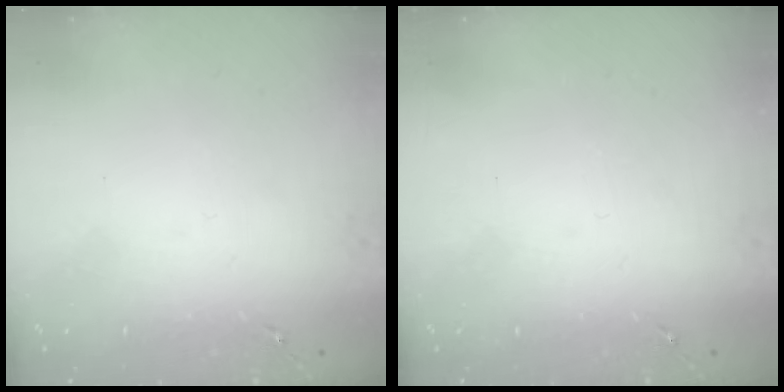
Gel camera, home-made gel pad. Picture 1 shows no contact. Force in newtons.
{"total": 0.0}